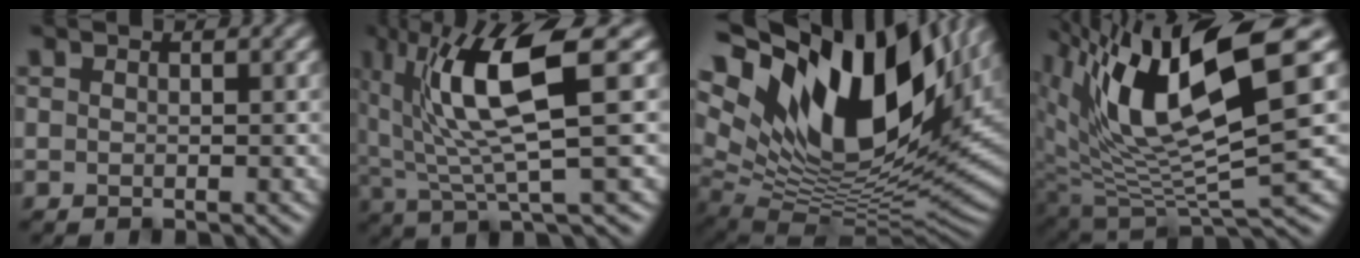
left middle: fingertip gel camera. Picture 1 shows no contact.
{"total": 9.0, "force": [2.9, 2.0, 8.3], "torque": [-0.150, -0.001, 0.055]}
{"total": 19.2, "force": [8.4, 9.0, 14.7], "torque": [-0.277, 0.028, 0.148]}
{"total": 11.7, "force": [5.1, 3.3, 10.0], "torque": [-0.182, -0.006, 0.105]}